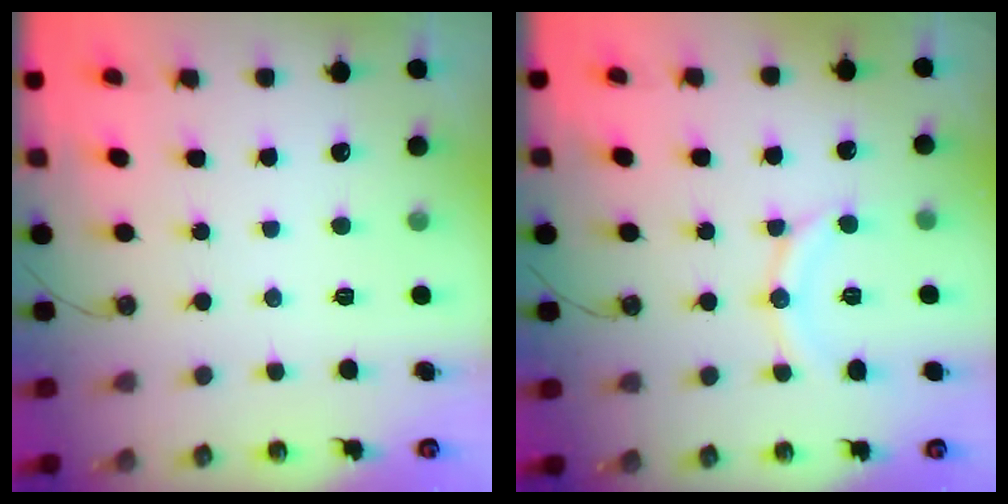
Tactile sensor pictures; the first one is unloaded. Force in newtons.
{"total": 10.1, "press": 10.1, "slide": 0.7}